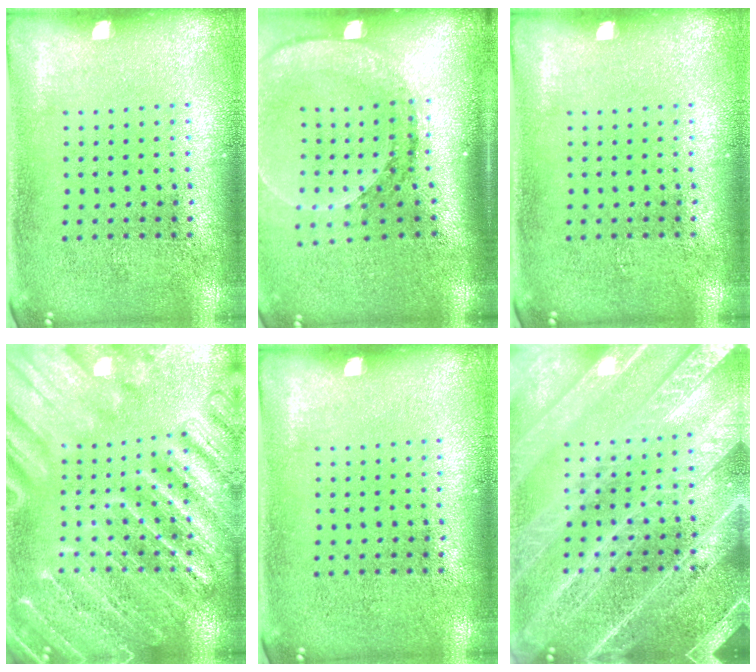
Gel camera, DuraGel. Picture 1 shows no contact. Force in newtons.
{"total": 2.8, "press": 2.1, "slide": 1.9}
{"total": 0.0}
{"total": 6.0, "press": 6.0, "slide": 0.9}
{"total": 0.0}
{"total": 6.0, "press": 6.0, "slide": 0.7}